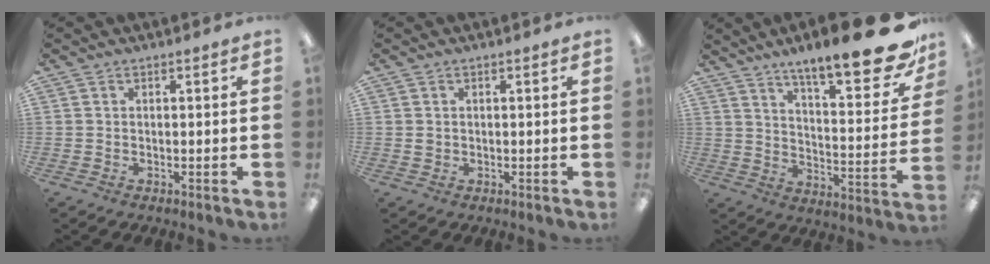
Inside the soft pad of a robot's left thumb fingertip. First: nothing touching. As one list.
[{"total": 1.2, "force": [0.1, 1.2, 0.4], "torque": [-0.008, 0.005, 0.000]}, {"total": 17.6, "force": [13.7, 3.4, 10.6], "torque": [-0.160, -0.098, 0.222]}]